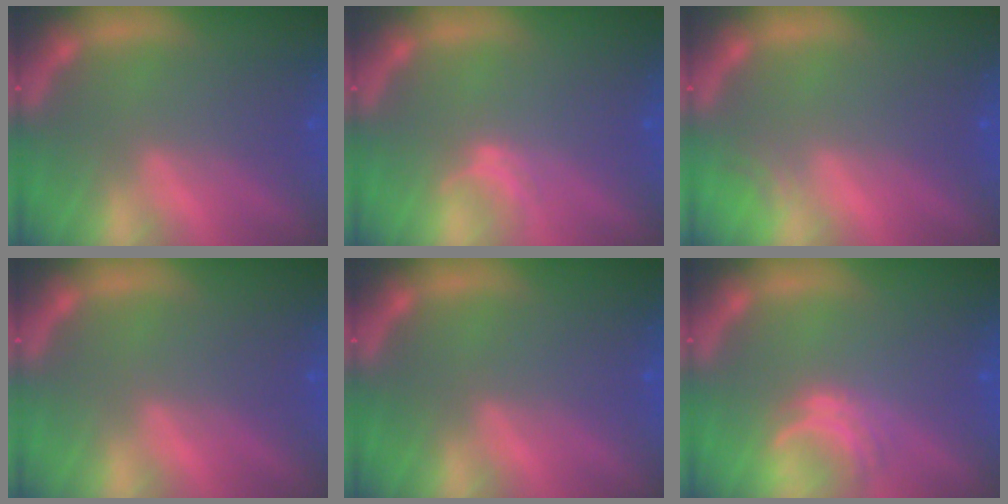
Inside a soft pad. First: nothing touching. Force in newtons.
{"total": 1.0}
{"total": 0.9}
{"total": 0.0}
{"total": 0.0}
{"total": 2.5}